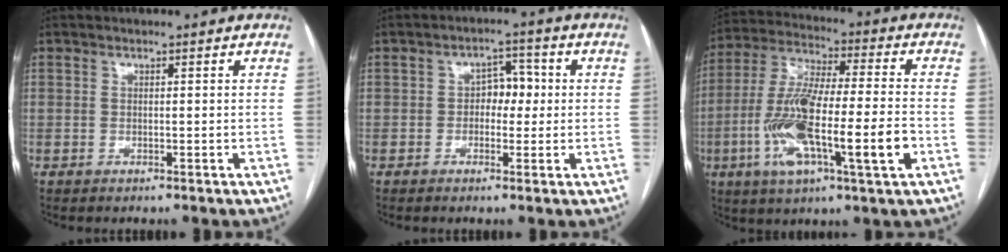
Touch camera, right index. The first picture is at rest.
{"total": 4.1, "force": [0.0, 2.7, 3.1], "torque": [-0.040, 0.018, -0.003]}
{"total": 17.9, "force": [-5.0, 2.3, 17.1], "torque": [-0.335, -0.007, -0.087]}